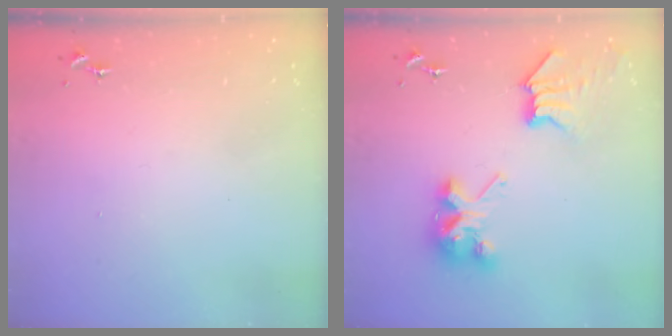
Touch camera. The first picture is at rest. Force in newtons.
{"total": 10.5, "press": 10.5, "slide": 0.8}